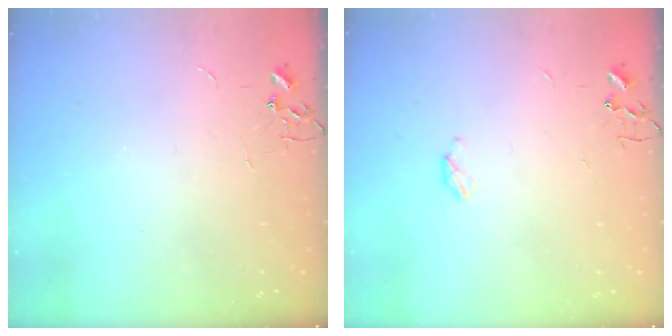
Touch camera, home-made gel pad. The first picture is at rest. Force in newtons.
{"total": 2.9, "press": 2.9, "slide": 0.5}